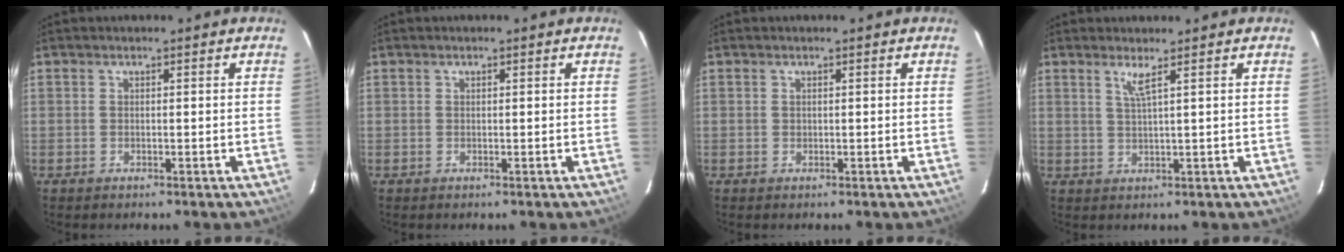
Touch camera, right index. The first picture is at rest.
{"total": 0.0}
{"total": 0.0}
{"total": 2.3, "force": [1.4, -0.6, 1.8], "torque": [-0.036, -0.008, 0.026]}